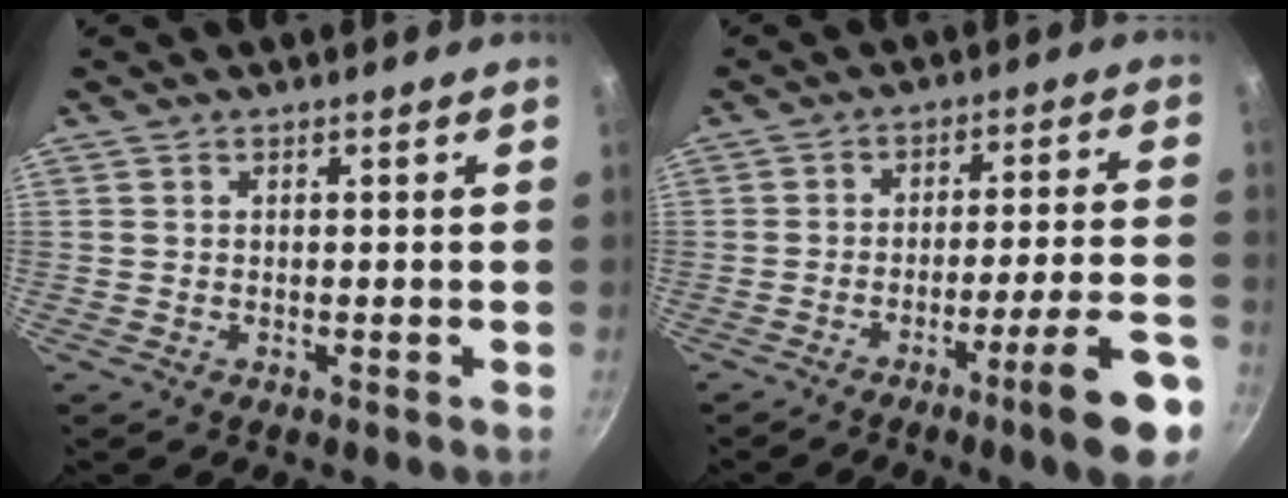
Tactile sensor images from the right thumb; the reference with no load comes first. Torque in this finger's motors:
{"motor_torque": [0.04, 0.05, 0.79, -0.49, 0.05]}